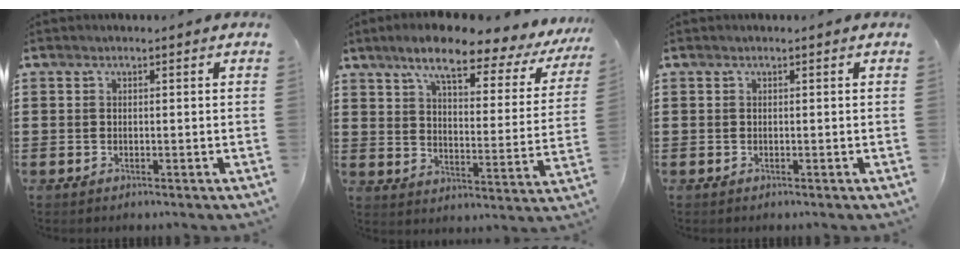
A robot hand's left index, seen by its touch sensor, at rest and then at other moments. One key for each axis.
{"total": 9.0, "fx": 6.9, "fy": 1.3, "fz": 5.7, "tx": -0.114, "ty": -0.040, "tz": 0.106}
{"total": 0.0}